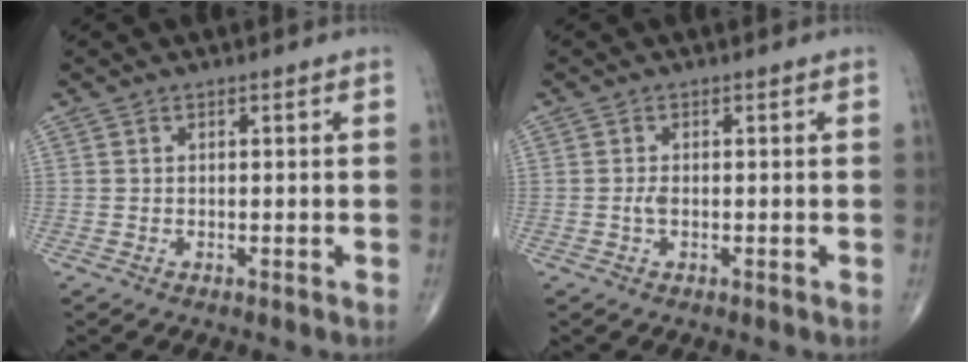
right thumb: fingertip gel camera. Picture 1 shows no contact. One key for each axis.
{"total": 1.2, "fx": -0.2, "fy": 0.5, "fz": 1.0, "tx": -0.021, "ty": 0.000, "tz": -0.005}